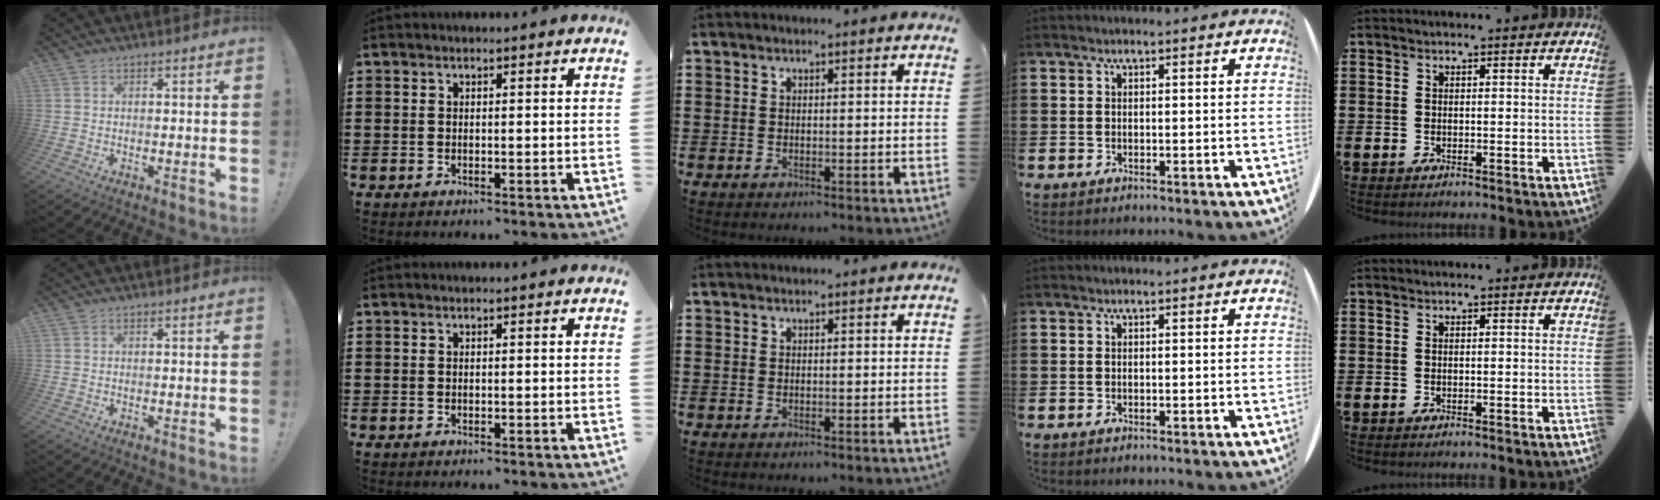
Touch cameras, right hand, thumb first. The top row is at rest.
{}